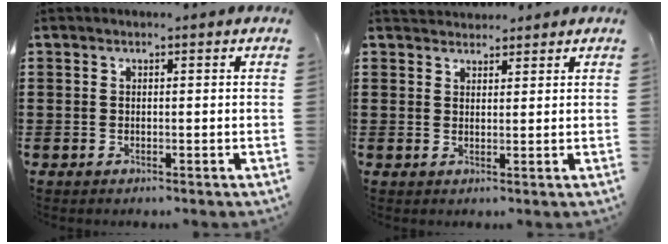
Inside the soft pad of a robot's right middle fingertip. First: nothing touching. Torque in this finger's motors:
{"motor_torque": [0.00, 0.00, 0.00, -0.01]}